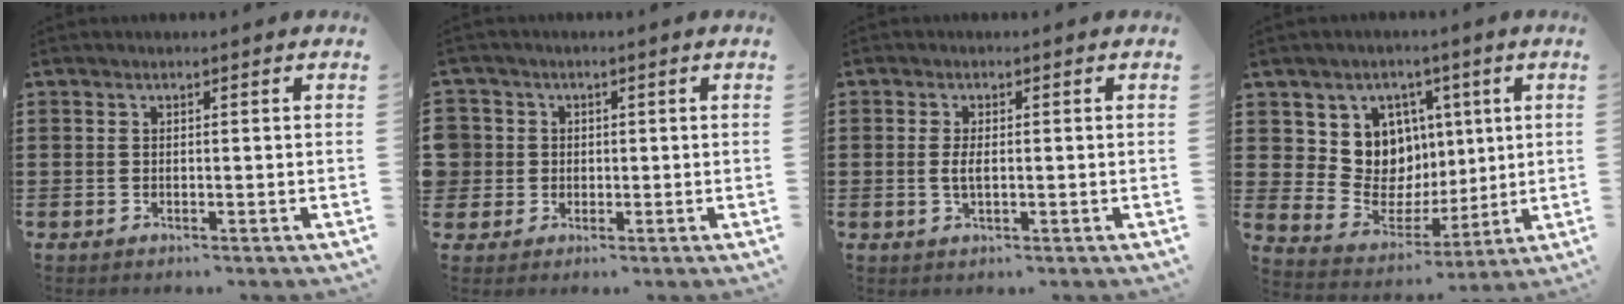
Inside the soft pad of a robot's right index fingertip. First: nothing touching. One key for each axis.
{"total": 3.2, "fx": 0.0, "fy": 3.2, "fz": 0.2, "tx": -0.029, "ty": 0.008, "tz": -0.006}
{"total": 2.4, "fx": -0.1, "fy": 0.7, "fz": 2.2, "tx": -0.057, "ty": -0.006, "tz": -0.008}
{"total": 9.3, "fx": 2.6, "fy": 8.6, "fz": 2.3, "tx": -0.073, "ty": -0.030, "tz": 0.057}